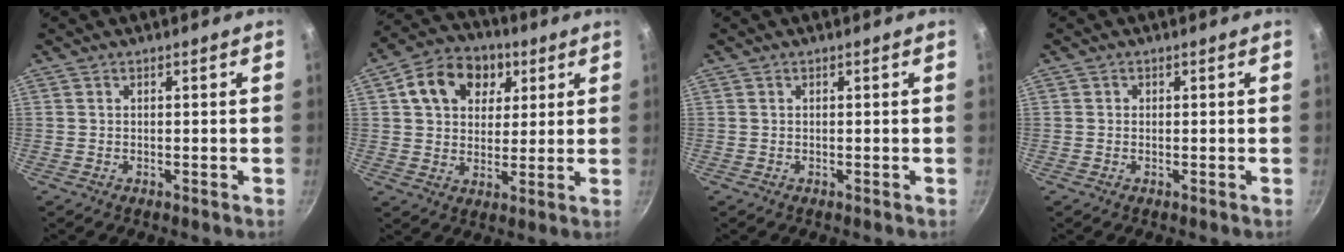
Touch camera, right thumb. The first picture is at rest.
{"total": 13.4, "force": [4.8, 10.2, 7.2], "torque": [-0.101, 0.008, 0.068]}
{"total": 0.0}
{"total": 0.5, "force": [0.0, 0.5, 0.1], "torque": [0.003, 0.003, -0.001]}